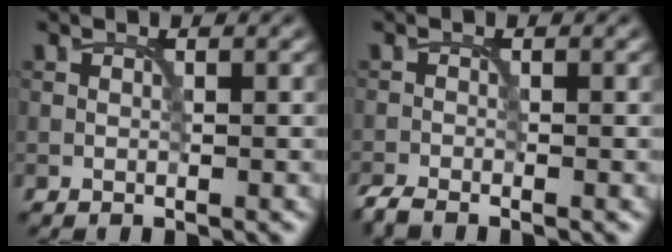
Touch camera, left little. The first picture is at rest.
{"total": 1.6, "force": [-1.5, 0.1, 0.5], "torque": [-0.011, -0.008, -0.035]}